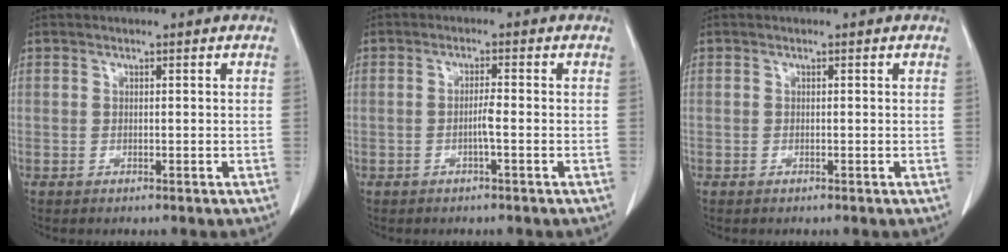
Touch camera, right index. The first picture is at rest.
{"total": 1.8, "force": [-0.5, -0.2, 1.7], "torque": [-0.029, 0.002, -0.008]}
{"total": 0.0}